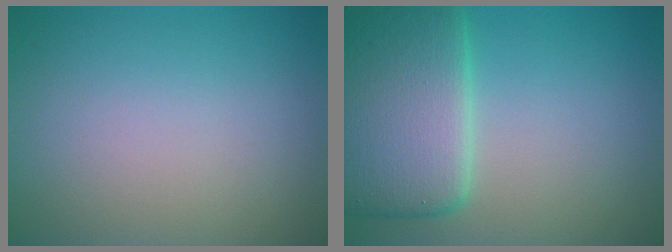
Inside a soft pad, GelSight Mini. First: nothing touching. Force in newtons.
{"total": 8.9, "press": 8.9, "slide": 0.3}